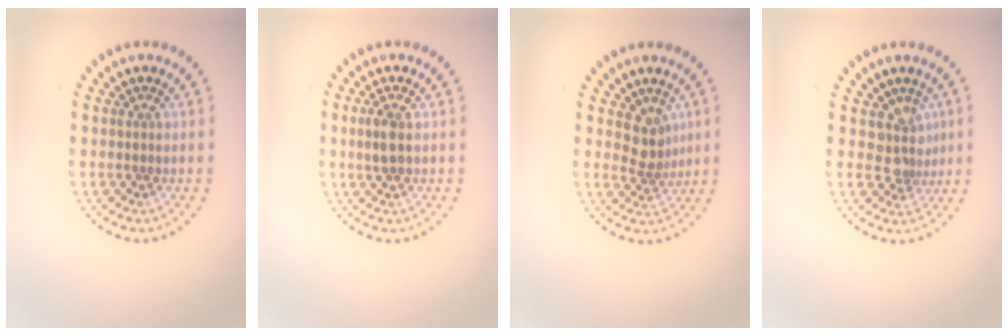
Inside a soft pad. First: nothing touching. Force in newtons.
{"total": 1.8, "press": 1.8, "slide": 0.3}
{"total": 2.4, "press": 1.8, "slide": 1.5}
{"total": 2.6, "press": 1.9, "slide": 1.8}